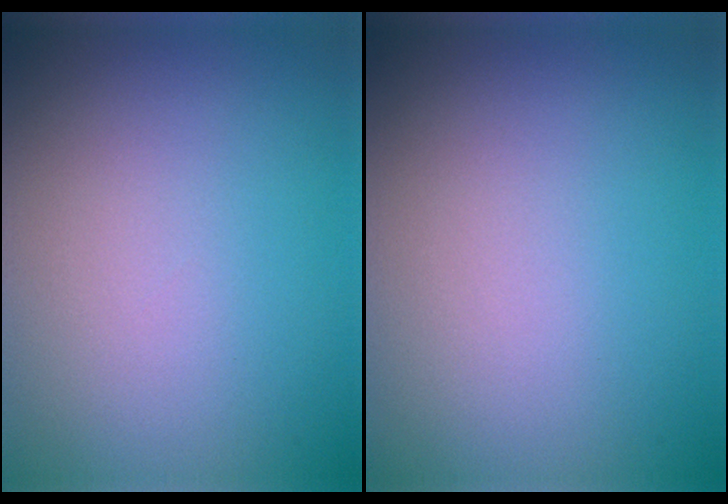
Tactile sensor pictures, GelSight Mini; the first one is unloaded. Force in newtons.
{"total": 0.0}